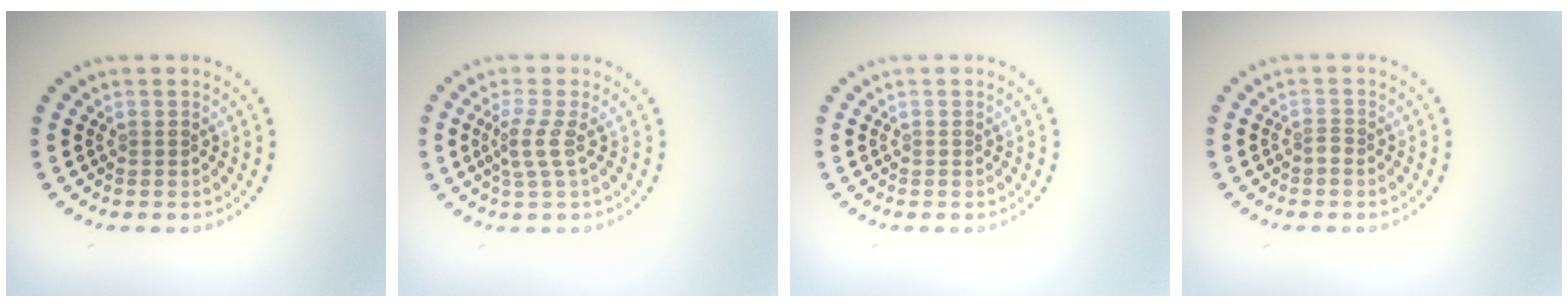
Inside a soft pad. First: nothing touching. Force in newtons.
{"total": 2.2, "press": 1.6, "slide": 1.6}
{"total": 0.0}
{"total": 0.8, "press": 0.3, "slide": 0.7}